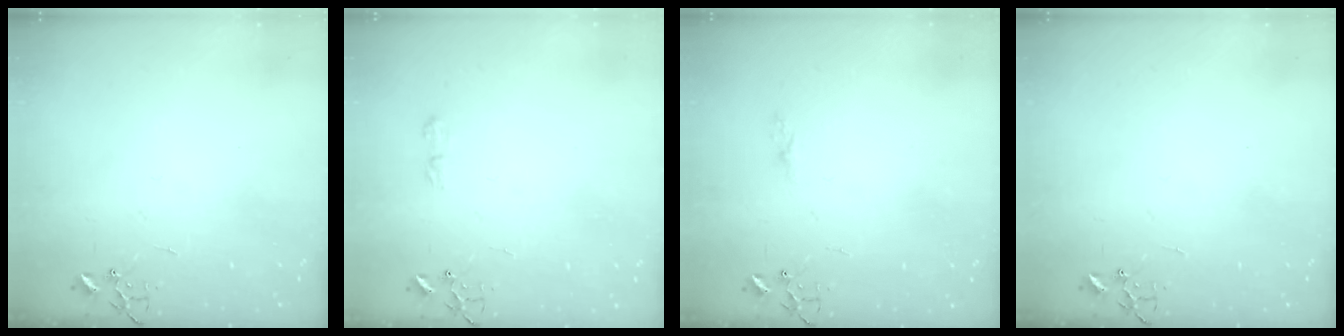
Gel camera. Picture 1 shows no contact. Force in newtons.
{"total": 6.4, "press": 6.4, "slide": 0.9}
{"total": 3.3, "press": 3.3, "slide": 0.4}
{"total": 0.0}